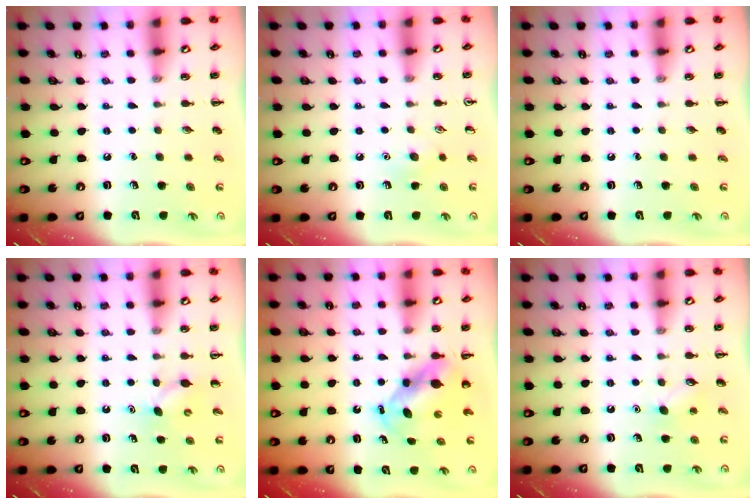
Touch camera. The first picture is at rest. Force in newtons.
{"total": 6.5, "press": 6.2, "slide": 1.8}
{"total": 0.0}
{"total": 4.1, "press": 3.9, "slide": 1.3}
{"total": 5.5, "press": 5.3, "slide": 1.4}
{"total": 5.9, "press": 5.7, "slide": 1.3}